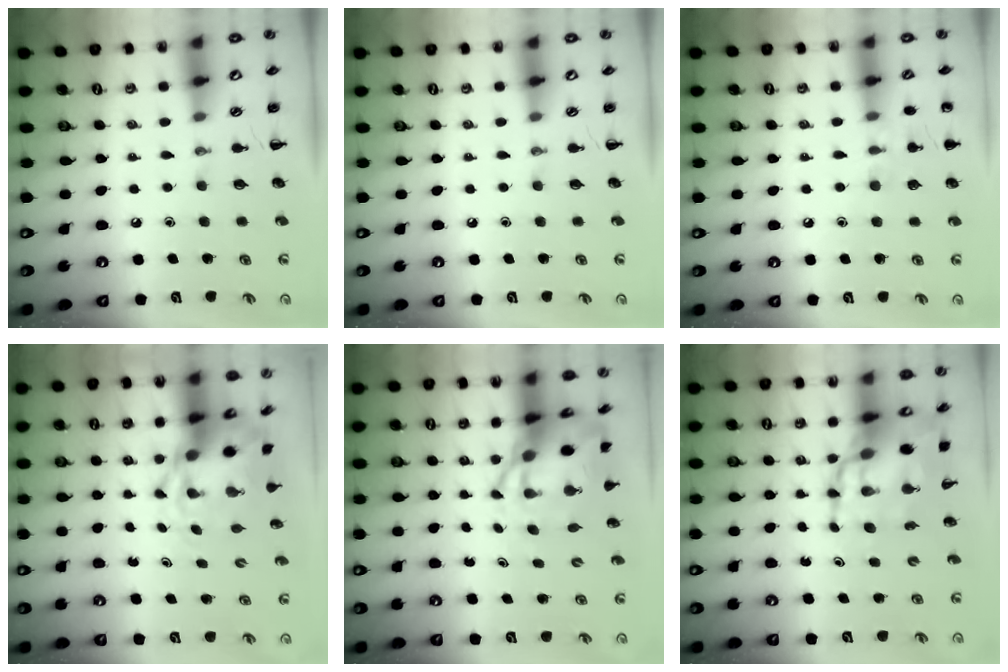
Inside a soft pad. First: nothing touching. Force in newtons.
{"total": 0.0}
{"total": 7.6, "press": 7.3, "slide": 2.1}
{"total": 4.6, "press": 4.5, "slide": 1.1}
{"total": 6.0, "press": 5.8, "slide": 1.7}
{"total": 13.6, "press": 13.2, "slide": 3.5}